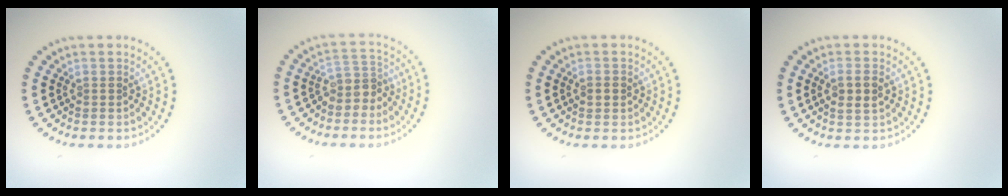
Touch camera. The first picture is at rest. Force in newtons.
{"total": 2.5, "press": 2.0, "slide": 1.5}
{"total": 1.4, "press": 1.4, "slide": 0.0}
{"total": 2.2, "press": 2.2, "slide": 0.4}